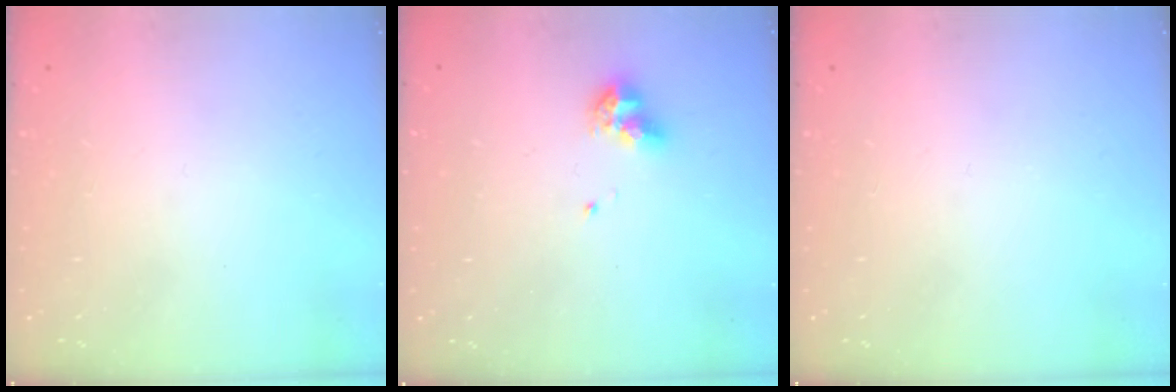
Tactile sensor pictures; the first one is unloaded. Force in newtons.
{"total": 8.5, "press": 8.4, "slide": 0.9}
{"total": 0.0}